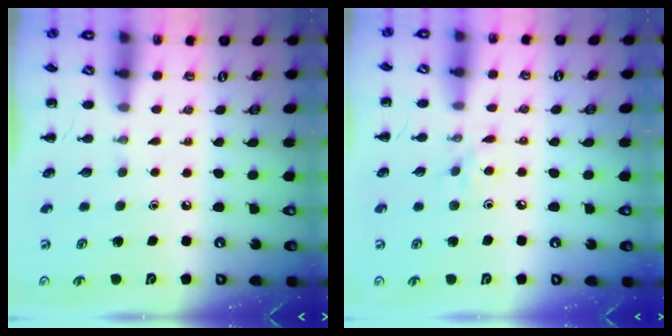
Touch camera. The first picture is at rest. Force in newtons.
{"total": 5.1, "press": 4.7, "slide": 1.9}